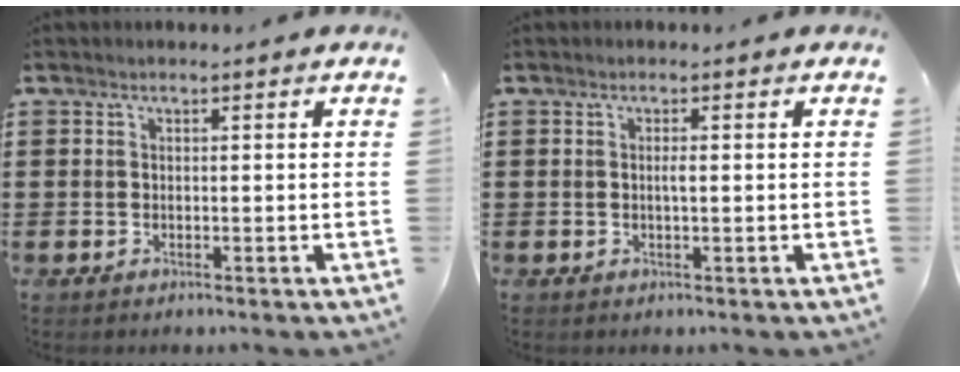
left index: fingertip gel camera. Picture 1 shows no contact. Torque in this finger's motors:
{"motor_torque": [0.25, 0.16, 0.02, 0.02]}